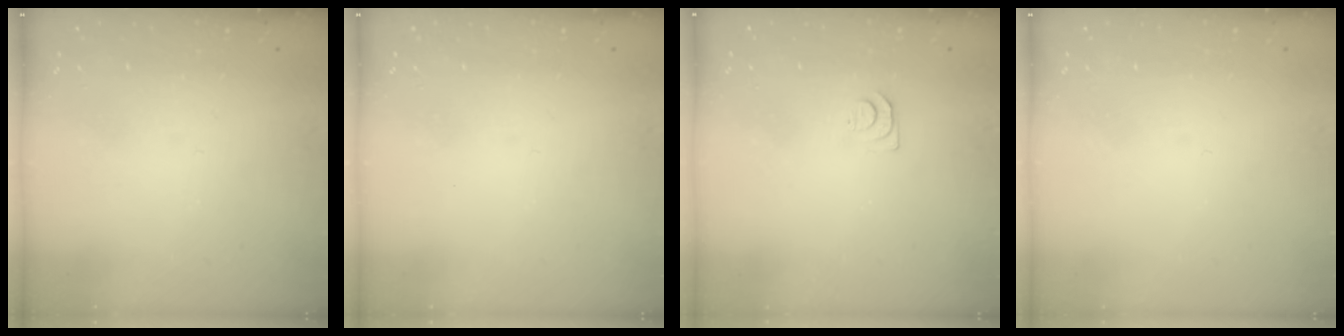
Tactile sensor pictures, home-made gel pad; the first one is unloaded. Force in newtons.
{"total": 0.0}
{"total": 4.0, "press": 4.0, "slide": 0.6}
{"total": 0.0}